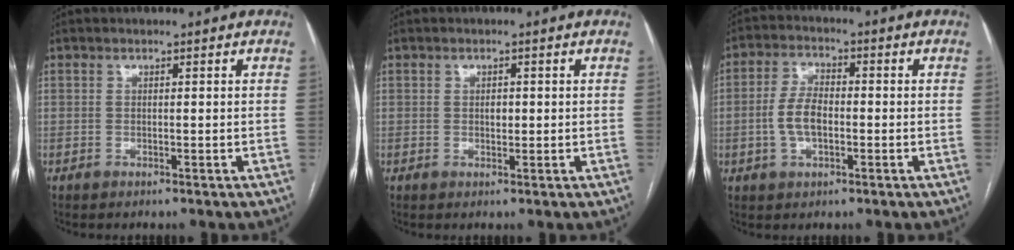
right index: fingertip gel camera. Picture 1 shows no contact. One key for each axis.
{"total": 1.3, "fx": 0.1, "fy": 0.8, "fz": 1.0, "tx": -0.015, "ty": 0.001, "tz": 0.002}
{"total": 5.8, "fx": -1.0, "fy": 3.0, "fz": 4.9, "tx": -0.109, "ty": 0.012, "tz": -0.016}